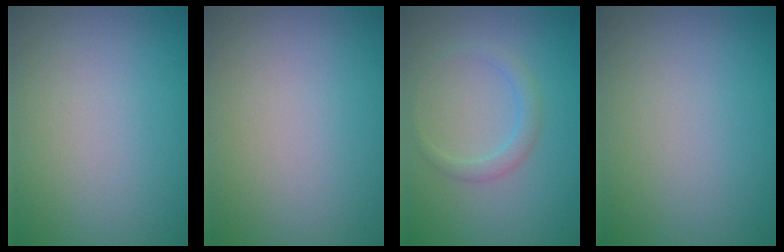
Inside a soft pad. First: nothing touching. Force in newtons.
{"total": 0.0}
{"total": 1.6, "press": 1.6, "slide": 0.0}
{"total": 0.0}